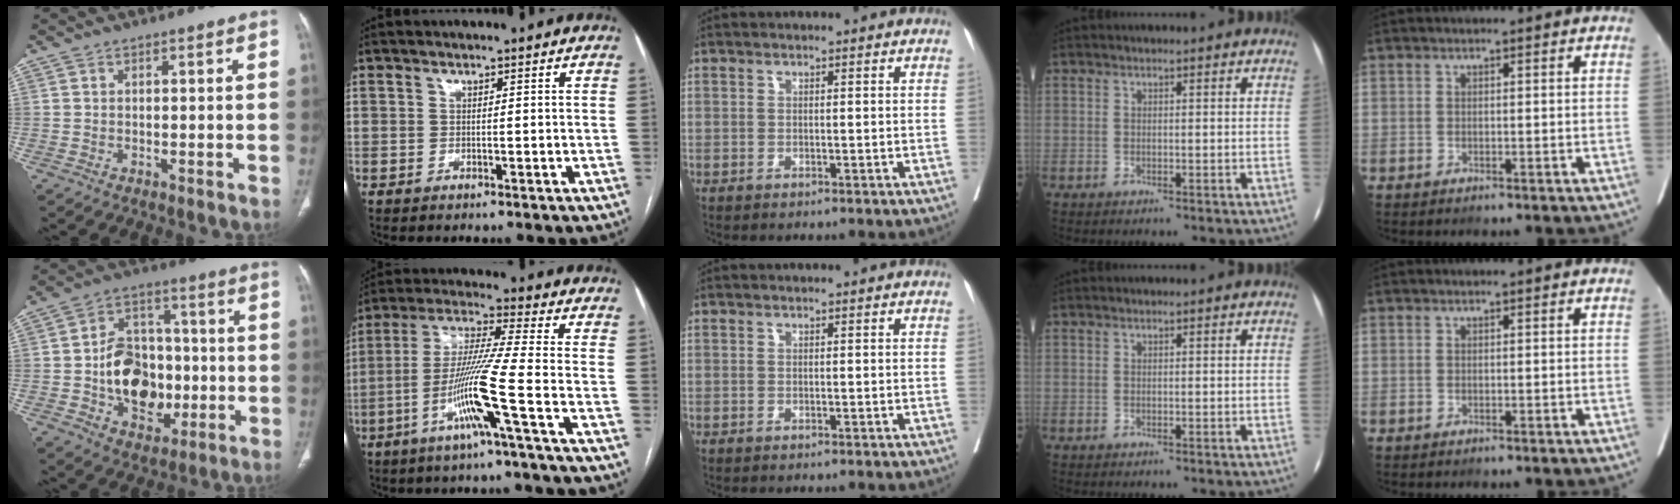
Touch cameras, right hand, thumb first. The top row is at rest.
{"thumb": {"total": 16.0, "force": [-2.4, 11.5, 10.7], "torque": [-0.120, 0.026, -0.030]}, "index": {"total": 11.4, "force": [-4.5, -2.1, 10.3], "torque": [-0.204, -0.008, -0.092]}}